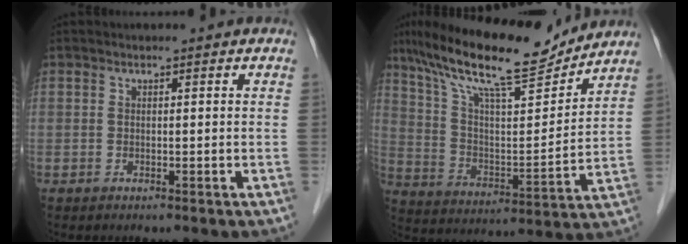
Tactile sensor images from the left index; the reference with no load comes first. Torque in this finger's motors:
{"motor_torque": [1.03, -1.11, 0.48, 0.18]}